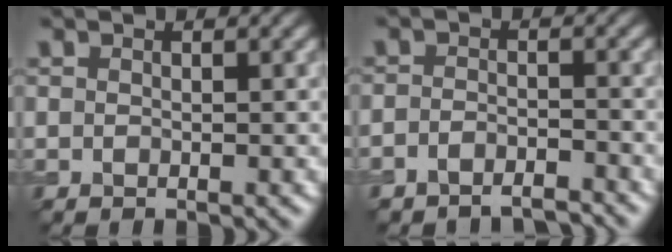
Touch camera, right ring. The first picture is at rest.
{"total": 3.0, "force": [-2.8, 0.7, 0.7], "torque": [-0.011, -0.003, -0.050]}